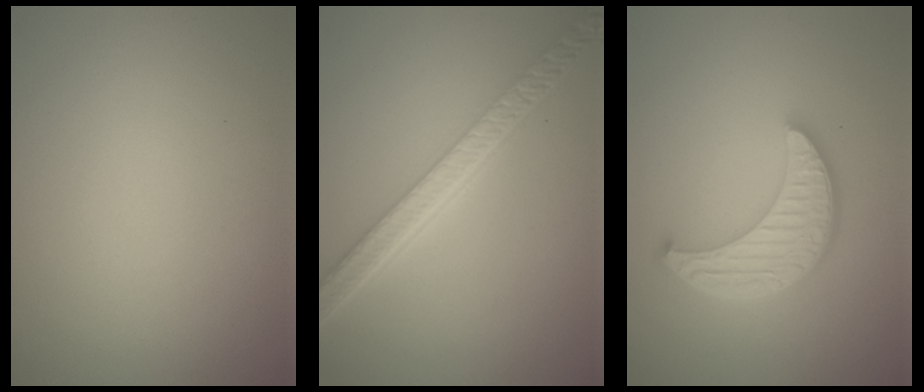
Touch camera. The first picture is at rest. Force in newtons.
{"total": 5.6, "press": 4.3, "slide": 3.7}
{"total": 5.2, "press": 4.1, "slide": 3.3}